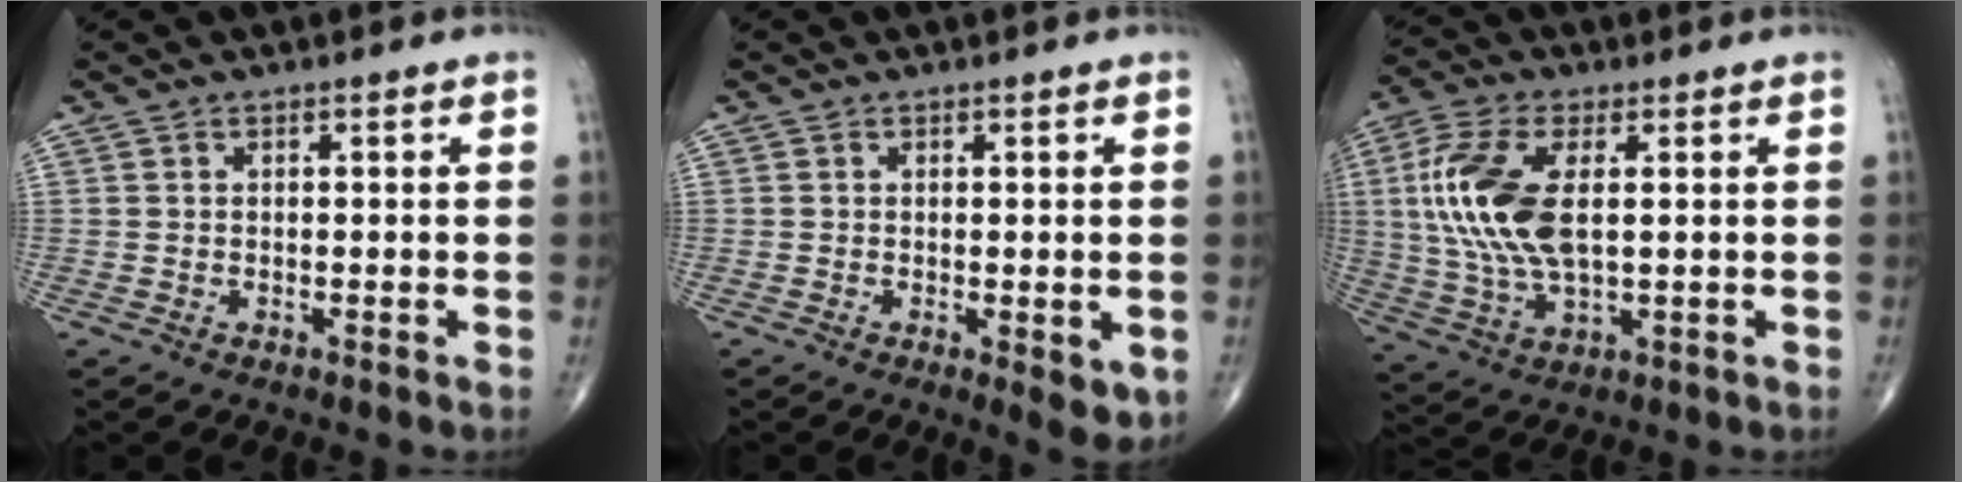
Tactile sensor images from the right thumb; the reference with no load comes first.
{"total": 4.8, "force": [-0.6, 1.7, 4.5], "torque": [-0.062, -0.016, -0.007]}
{"total": 15.2, "force": [2.1, 7.3, 13.1], "torque": [-0.294, 0.000, 0.044]}